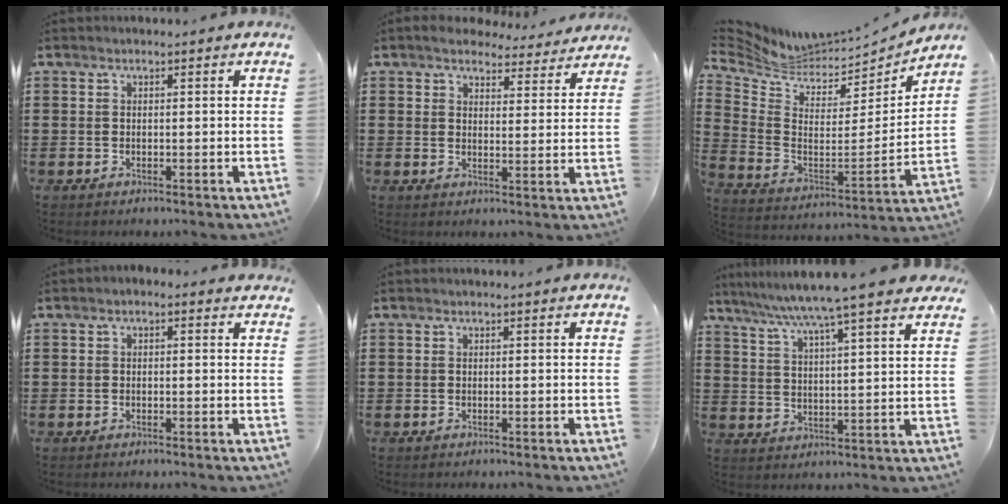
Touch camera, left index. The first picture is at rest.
{"total": 4.5, "force": [4.3, 1.0, 0.8], "torque": [-0.025, -0.017, 0.077]}
{"total": 5.6, "force": [5.2, 1.7, 1.0], "torque": [-0.056, -0.050, 0.088]}
{"total": 1.0, "force": [-0.3, 0.7, 0.7], "torque": [-0.015, 0.004, -0.008]}
{"total": 0.0}
{"total": 7.8, "force": [6.7, -1.0, 3.9], "torque": [-0.099, -0.035, 0.111]}